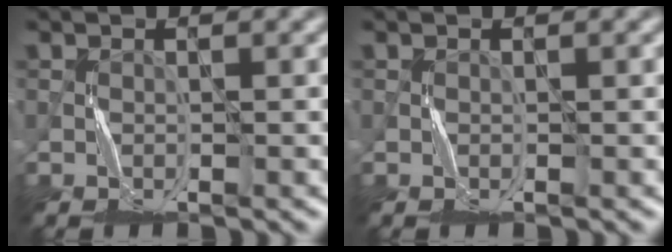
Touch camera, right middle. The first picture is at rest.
{"total": 0.0}